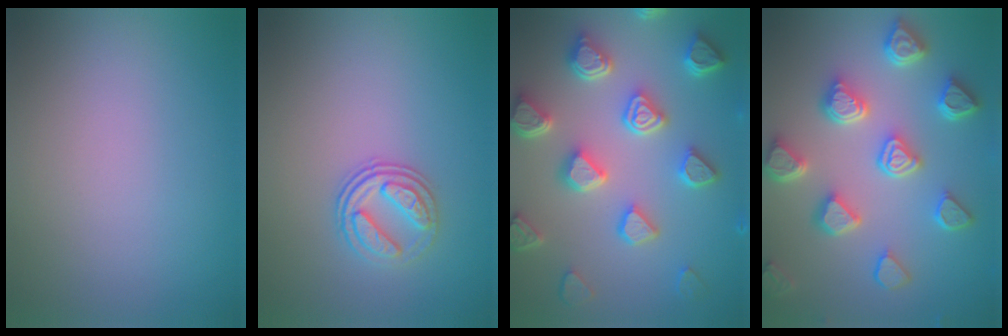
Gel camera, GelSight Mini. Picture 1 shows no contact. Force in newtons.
{"total": 2.8, "press": 2.6, "slide": 1.2}
{"total": 7.3, "press": 5.8, "slide": 4.4}
{"total": 6.9, "press": 5.6, "slide": 4.0}